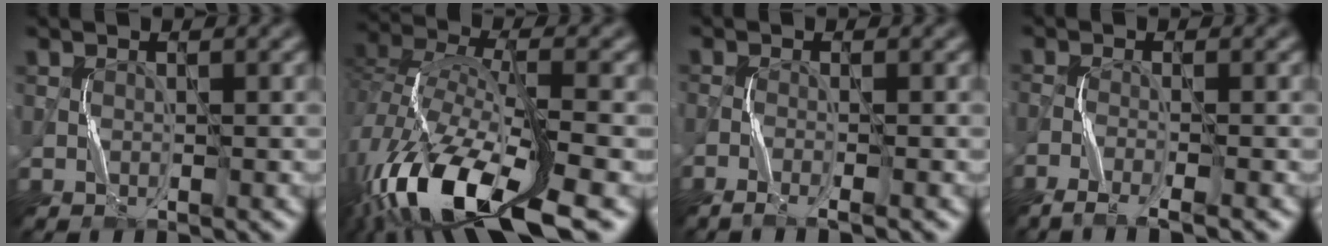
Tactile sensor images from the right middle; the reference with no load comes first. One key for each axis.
{"total": 14.2, "fx": -8.1, "fy": 4.9, "fz": 10.6, "tx": -0.223, "ty": -0.014, "tz": -0.156}
{"total": 2.1, "fx": -1.5, "fy": 0.3, "fz": 1.5, "tx": -0.027, "ty": -0.003, "tz": -0.037}
{"total": 3.2, "fx": -2.3, "fy": 0.5, "fz": 2.2, "tx": -0.040, "ty": -0.003, "tz": -0.055}